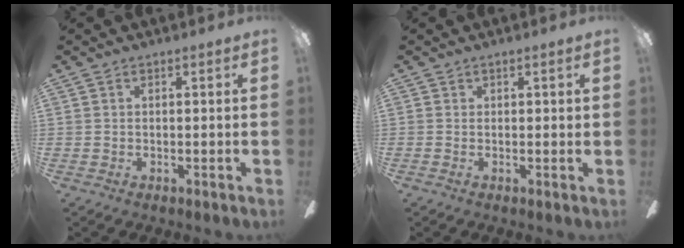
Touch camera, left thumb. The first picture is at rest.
{"total": 0.6, "force": [0.2, 0.0, 0.5], "torque": [-0.010, -0.001, 0.003]}